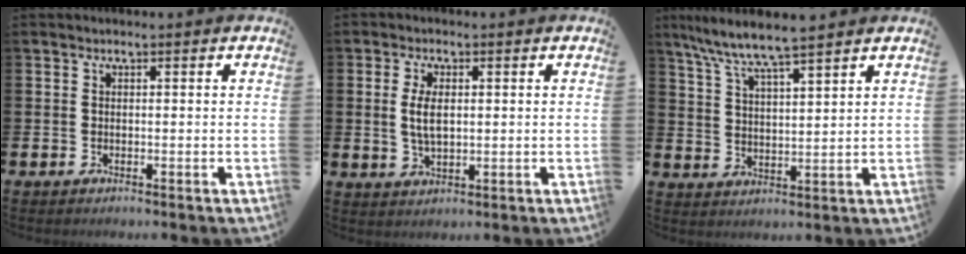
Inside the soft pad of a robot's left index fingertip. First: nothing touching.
{"total": 4.1, "force": [0.9, 1.9, 3.5], "torque": [-0.056, 0.000, 0.011]}
{"total": 6.6, "force": [6.2, -0.1, 2.3], "torque": [-0.064, -0.033, 0.107]}